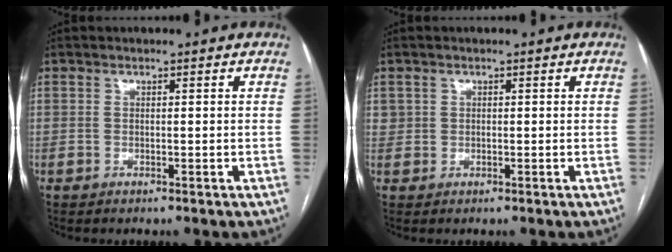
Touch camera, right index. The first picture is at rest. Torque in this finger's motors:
{"motor_torque": [0.09, 0.04, 0.04, 0.01]}